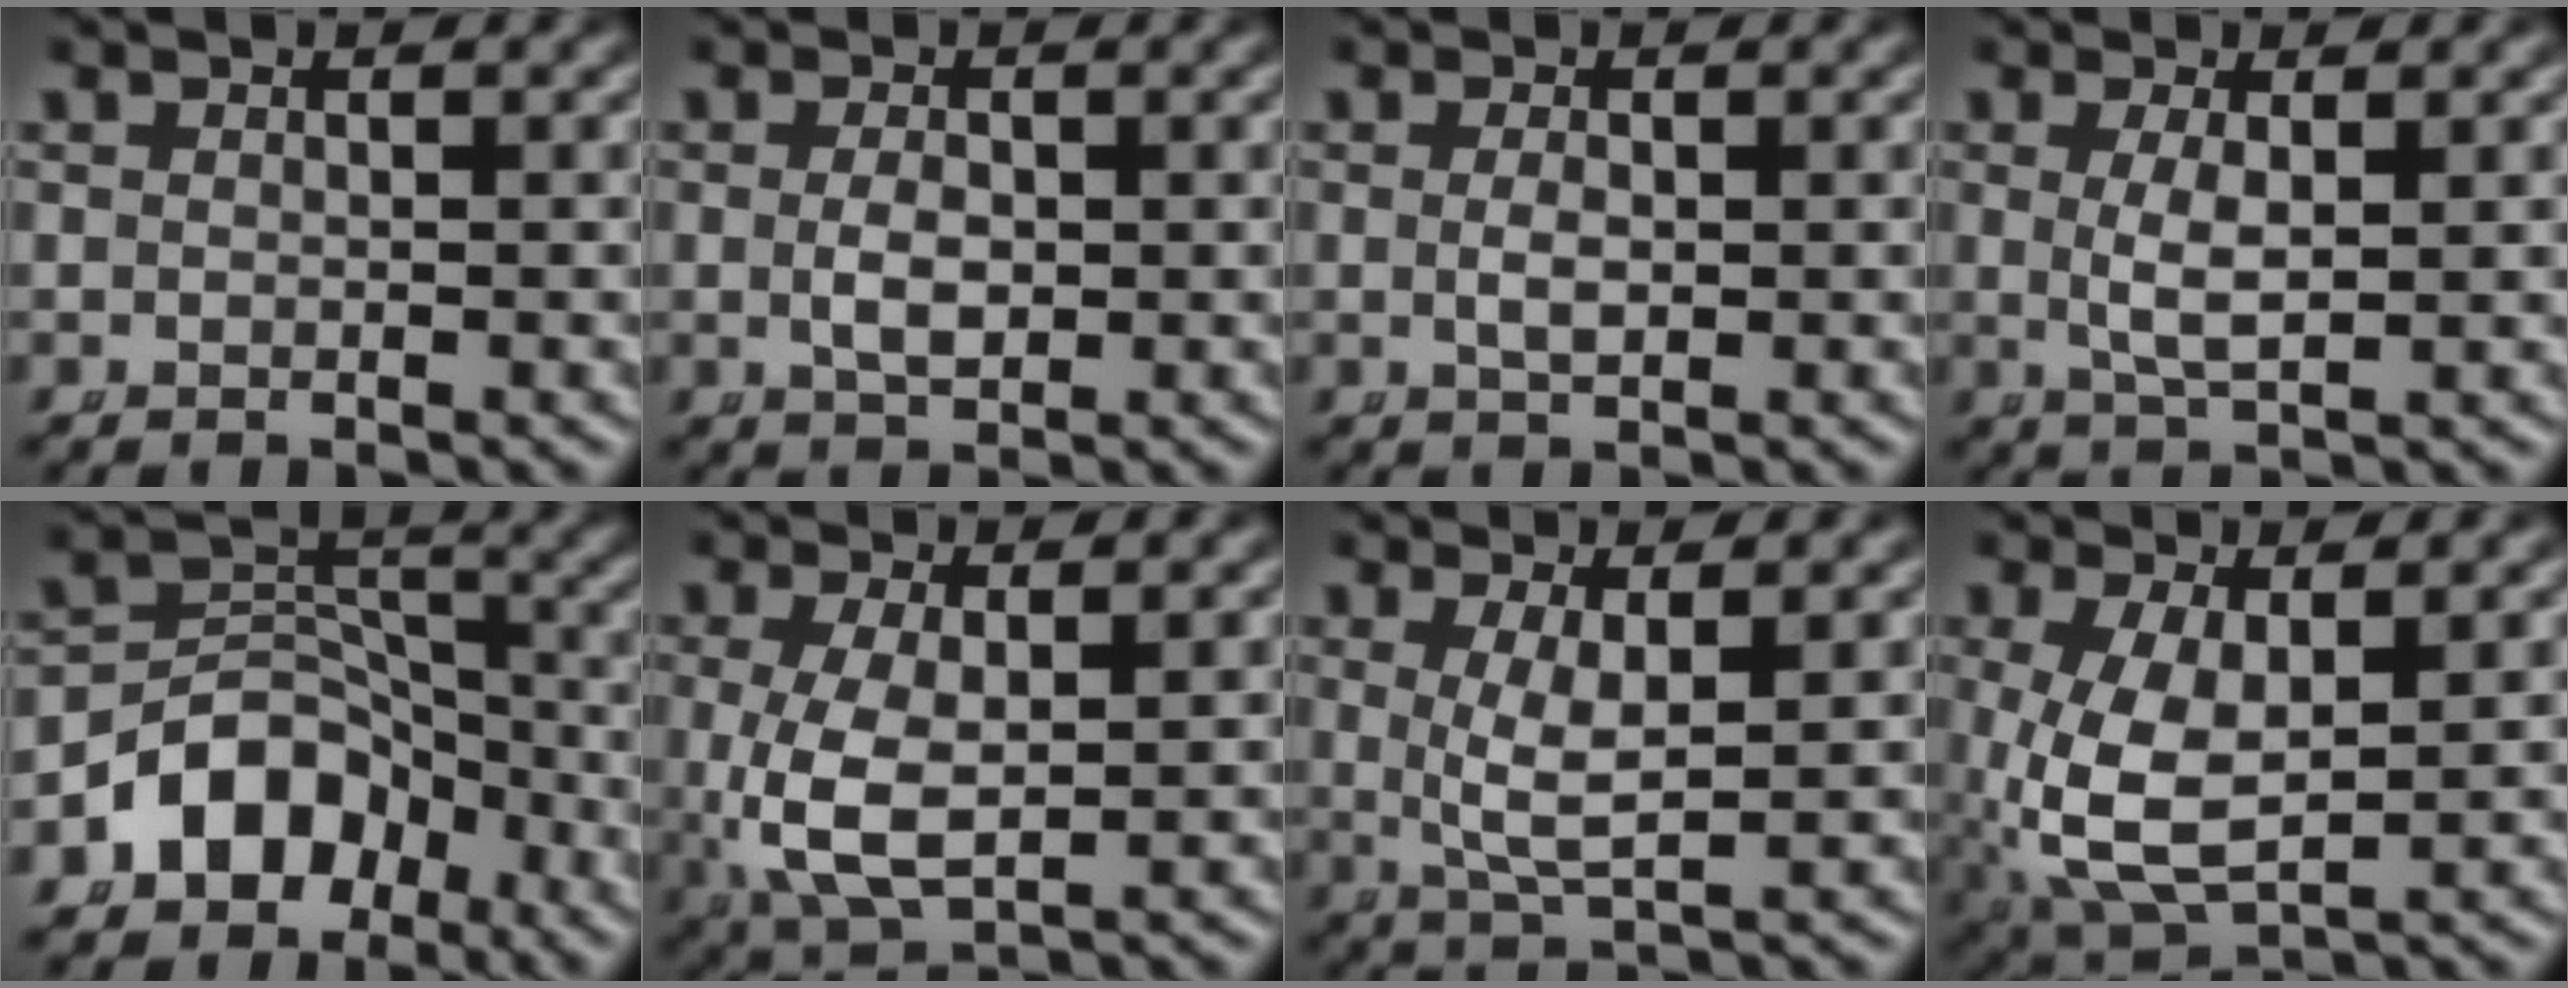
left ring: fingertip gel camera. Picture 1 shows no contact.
{"total": 2.4, "force": [-0.3, 1.2, 2.0], "torque": [-0.042, -0.015, 0.006]}
{"total": 1.5, "force": [-0.1, 0.5, 1.4], "torque": [-0.031, -0.011, 0.005]}
{"total": 2.8, "force": [0.2, 0.5, 2.8], "torque": [-0.062, -0.016, 0.016]}
{"total": 7.7, "force": [-3.5, 6.0, 3.3], "torque": [-0.059, -0.016, -0.058]}
{"total": 6.3, "force": [-0.4, 3.5, 5.2], "torque": [-0.132, -0.028, 0.019]}
{"total": 4.1, "force": [0.5, 1.3, 3.9], "torque": [-0.079, -0.018, 0.023]}
{"total": 7.7, "force": [-0.5, 4.6, 6.1], "torque": [-0.148, -0.041, 0.021]}